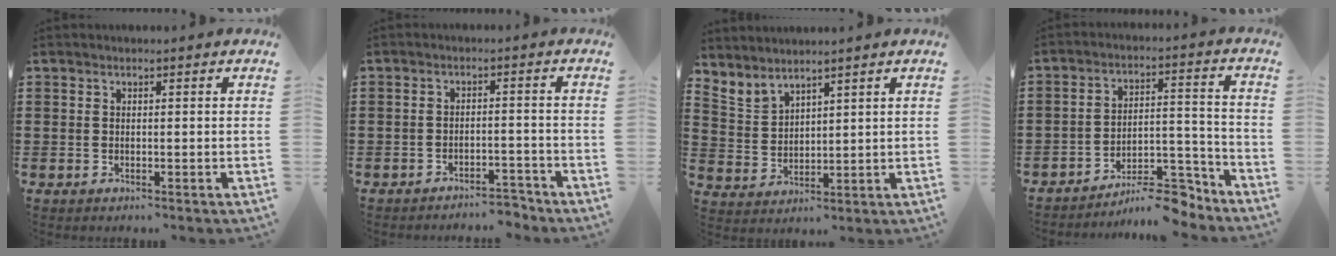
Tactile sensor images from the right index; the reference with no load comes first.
{"total": 3.1, "force": [-3.1, 0.3, 0.5], "torque": [-0.013, 0.004, -0.063]}
{"total": 3.3, "force": [3.2, 0.6, -0.1], "torque": [-0.012, -0.008, 0.061]}
{"total": 10.2, "force": [-8.7, 2.5, 4.7], "torque": [-0.056, 0.041, -0.158]}